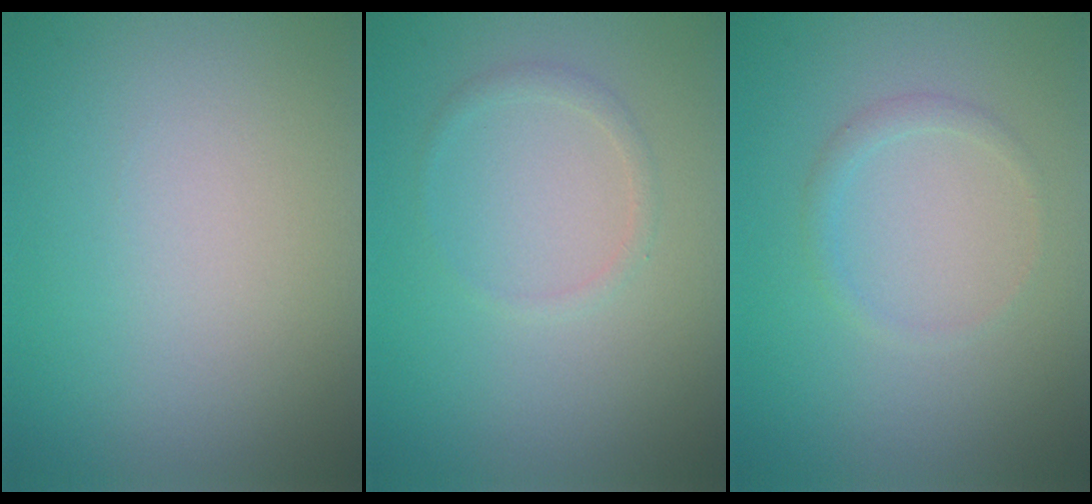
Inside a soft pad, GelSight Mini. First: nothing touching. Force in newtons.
{"total": 1.0, "press": 1.0, "slide": 0.1}
{"total": 1.1, "press": 1.1, "slide": 0.1}